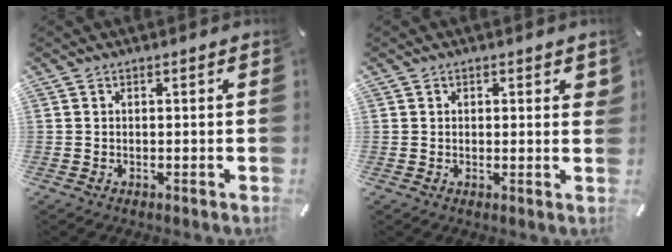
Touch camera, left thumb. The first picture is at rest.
{"total": 1.3, "force": [0.6, 0.8, 0.8], "torque": [0.000, -0.002, 0.007]}